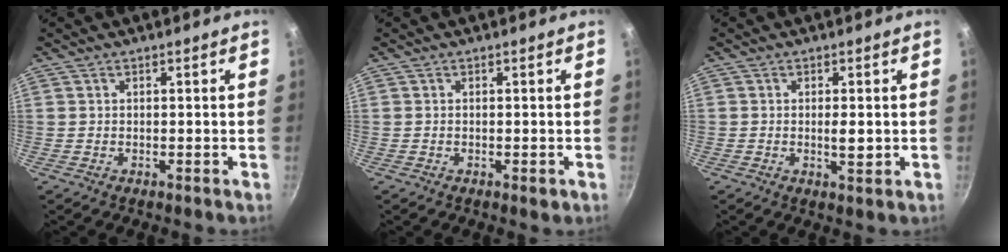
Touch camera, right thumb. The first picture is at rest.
{"total": 1.3, "force": [-0.5, 0.5, 1.1], "torque": [-0.020, 0.000, -0.009]}
{"total": 2.8, "force": [-0.1, 1.0, 2.6], "torque": [-0.048, -0.005, -0.002]}